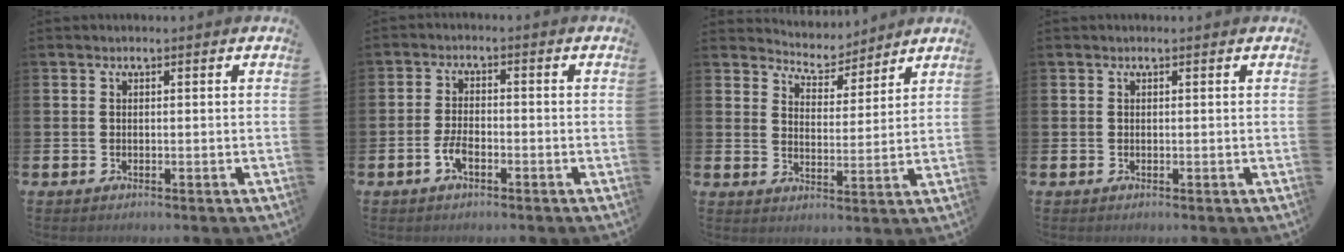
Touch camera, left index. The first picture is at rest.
{"total": 3.1, "force": [-1.4, 1.4, 2.3], "torque": [-0.057, 0.005, -0.025]}
{"total": 5.2, "force": [5.0, 1.4, -0.1], "torque": [-0.021, -0.036, 0.088]}
{"total": 0.0}